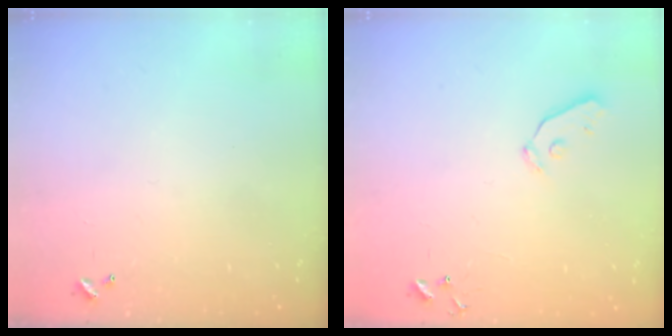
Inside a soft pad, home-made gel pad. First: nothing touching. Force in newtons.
{"total": 5.7, "press": 5.7, "slide": 0.4}